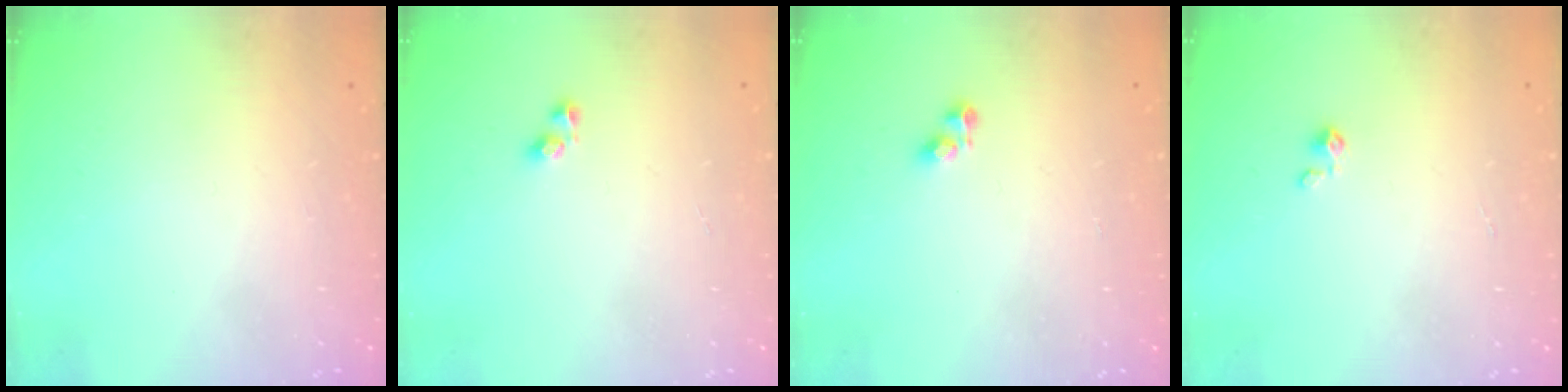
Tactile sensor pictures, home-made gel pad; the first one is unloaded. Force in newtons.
{"total": 2.2, "press": 1.9, "slide": 1.1}
{"total": 2.8, "press": 2.8, "slide": 0.3}
{"total": 2.3, "press": 2.2, "slide": 0.3}